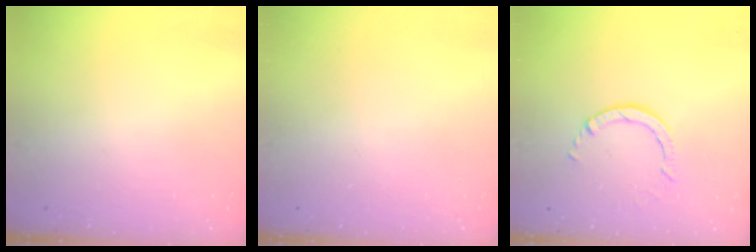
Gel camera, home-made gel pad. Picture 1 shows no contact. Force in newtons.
{"total": 0.0}
{"total": 3.0, "press": 3.0, "slide": 0.4}